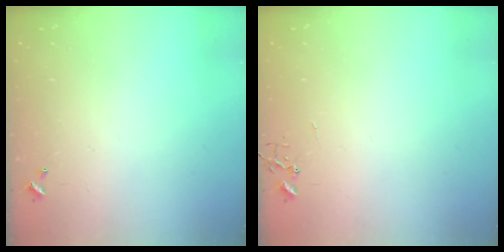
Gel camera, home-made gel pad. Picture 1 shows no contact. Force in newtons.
{"total": 0.0}